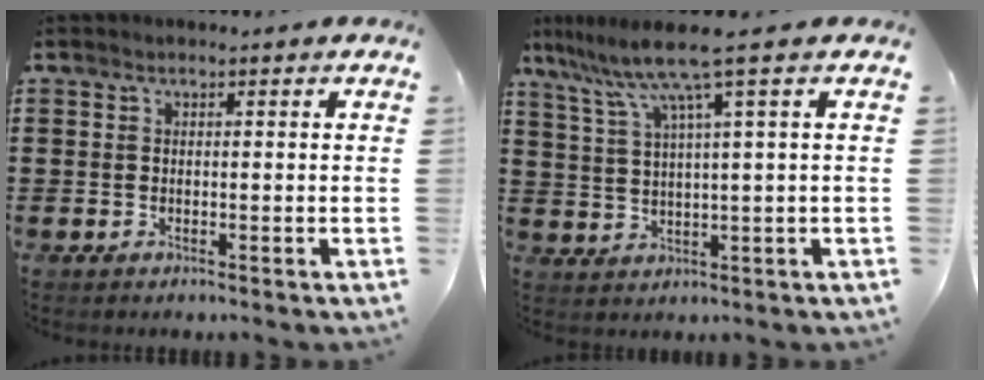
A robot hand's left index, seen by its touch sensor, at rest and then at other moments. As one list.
[{"total": 7.5, "force": [4.2, -0.4, 6.2], "torque": [-0.143, -0.018, 0.066]}]